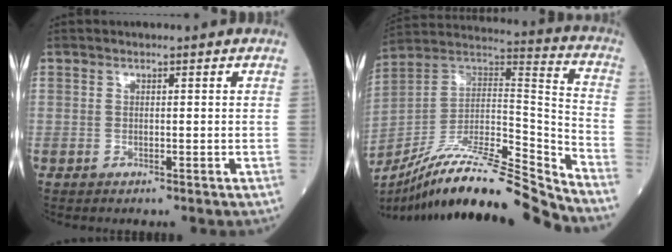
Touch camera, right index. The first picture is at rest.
{"total": 22.5, "force": [-19.7, 0.2, 10.9], "torque": [-0.198, 0.012, -0.341]}